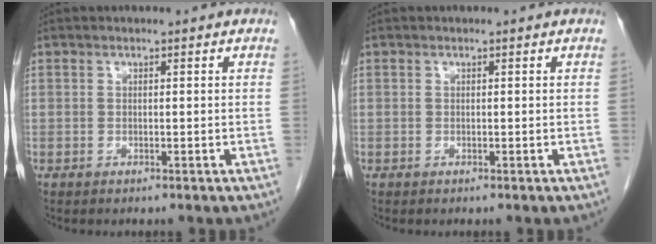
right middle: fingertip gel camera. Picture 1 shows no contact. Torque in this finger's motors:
{"motor_torque": [0.00, 0.00, 0.00, -0.01]}